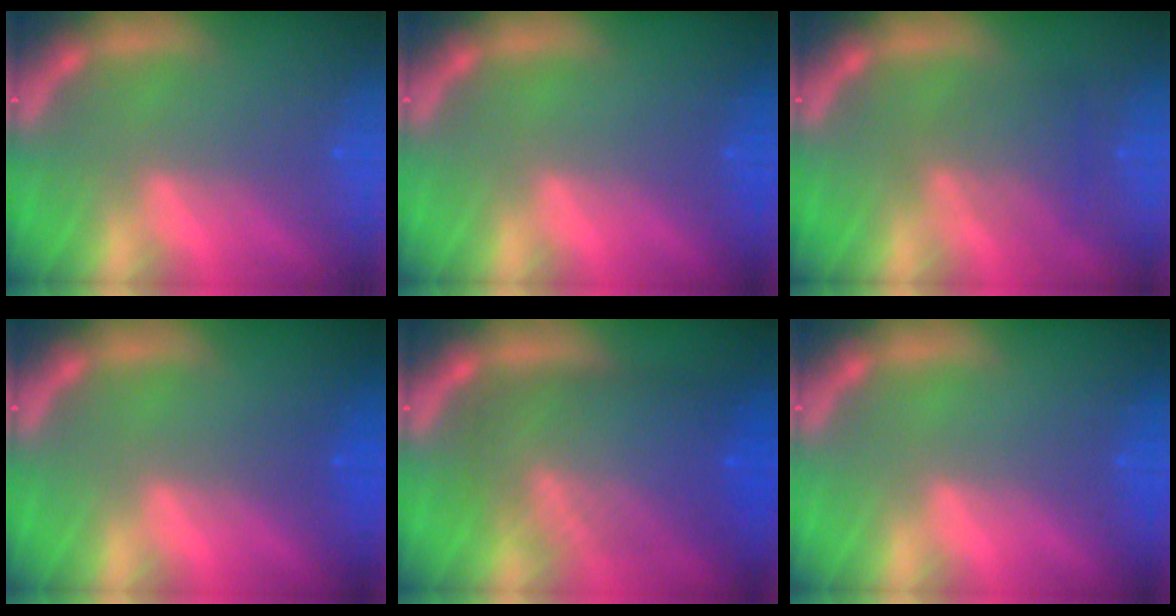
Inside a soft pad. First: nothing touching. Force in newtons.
{"total": 0.0}
{"total": 3.5}
{"total": 1.0}
{"total": 9.6}
{"total": 0.0}